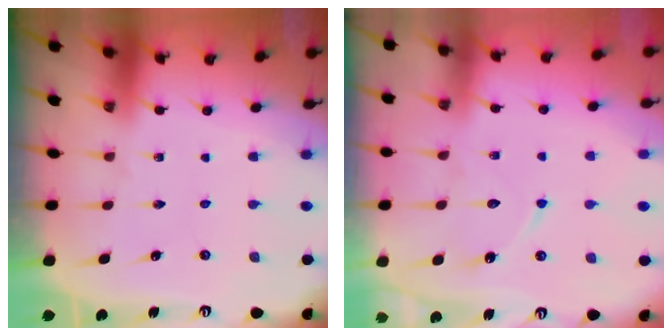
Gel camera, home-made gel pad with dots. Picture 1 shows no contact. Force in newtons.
{"total": 8.7, "press": 8.7, "slide": 0.7}